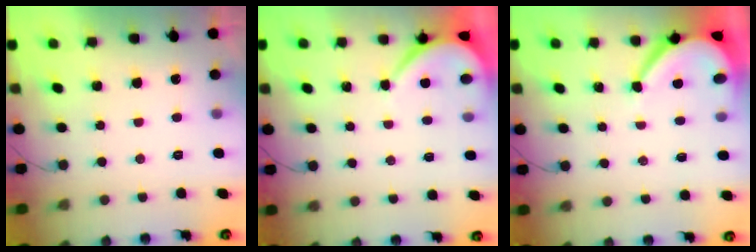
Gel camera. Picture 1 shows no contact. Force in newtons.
{"total": 3.9, "press": 3.9, "slide": 0.6}
{"total": 5.7, "press": 5.6, "slide": 0.7}